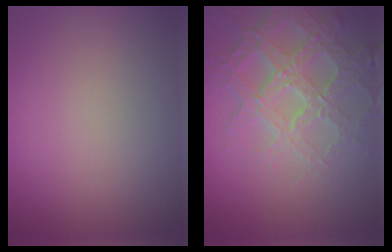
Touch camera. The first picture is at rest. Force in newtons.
{"total": 6.6, "press": 5.0, "slide": 4.3}